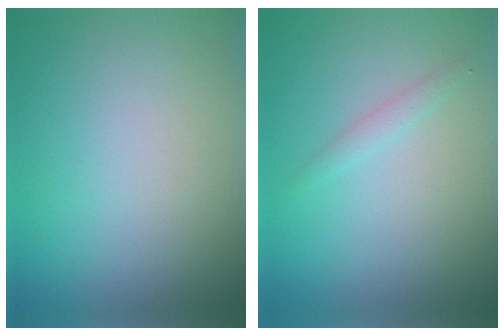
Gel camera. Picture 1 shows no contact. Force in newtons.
{"total": 0.9, "press": 0.9, "slide": 0.1}